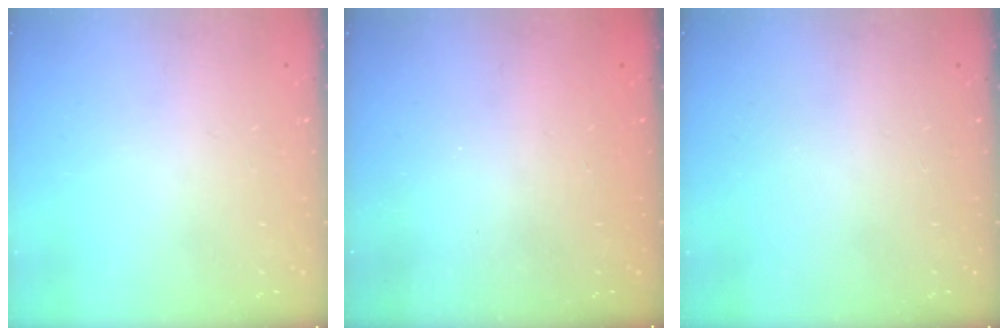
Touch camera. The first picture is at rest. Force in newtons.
{"total": 2.3, "press": 2.2, "slide": 0.7}
{"total": 0.0}